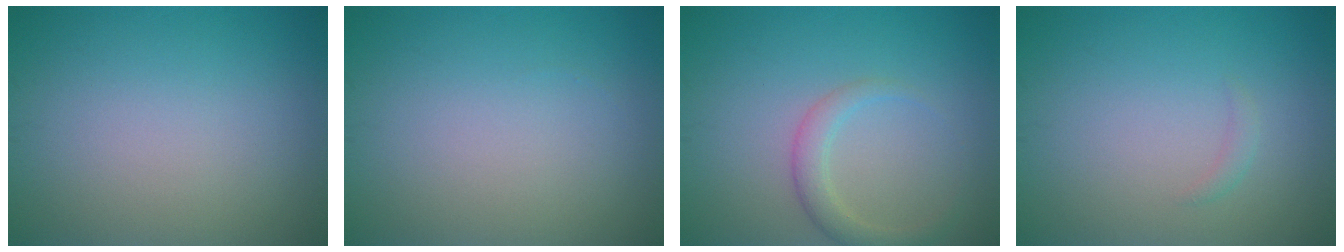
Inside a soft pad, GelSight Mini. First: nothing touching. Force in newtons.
{"total": 0.0}
{"total": 2.4, "press": 2.4, "slide": 0.2}
{"total": 0.7, "press": 0.7, "slide": 0.0}